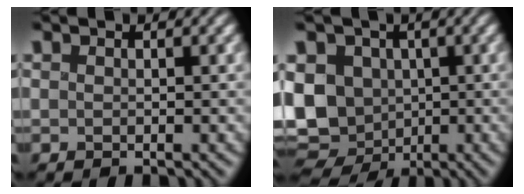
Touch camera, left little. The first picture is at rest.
{"total": 9.9, "force": [-1.9, 8.0, 5.6], "torque": [-0.099, -0.010, -0.036]}